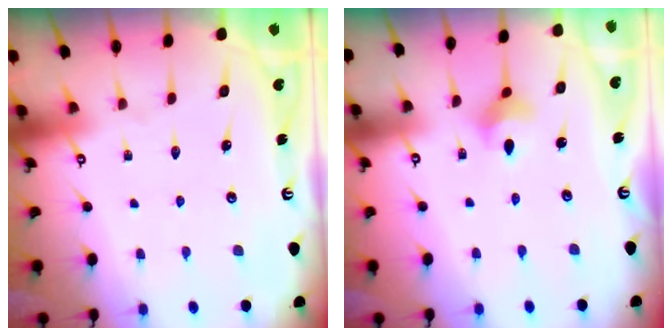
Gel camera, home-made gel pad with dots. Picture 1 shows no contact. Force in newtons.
{"total": 4.3, "press": 4.3, "slide": 0.6}